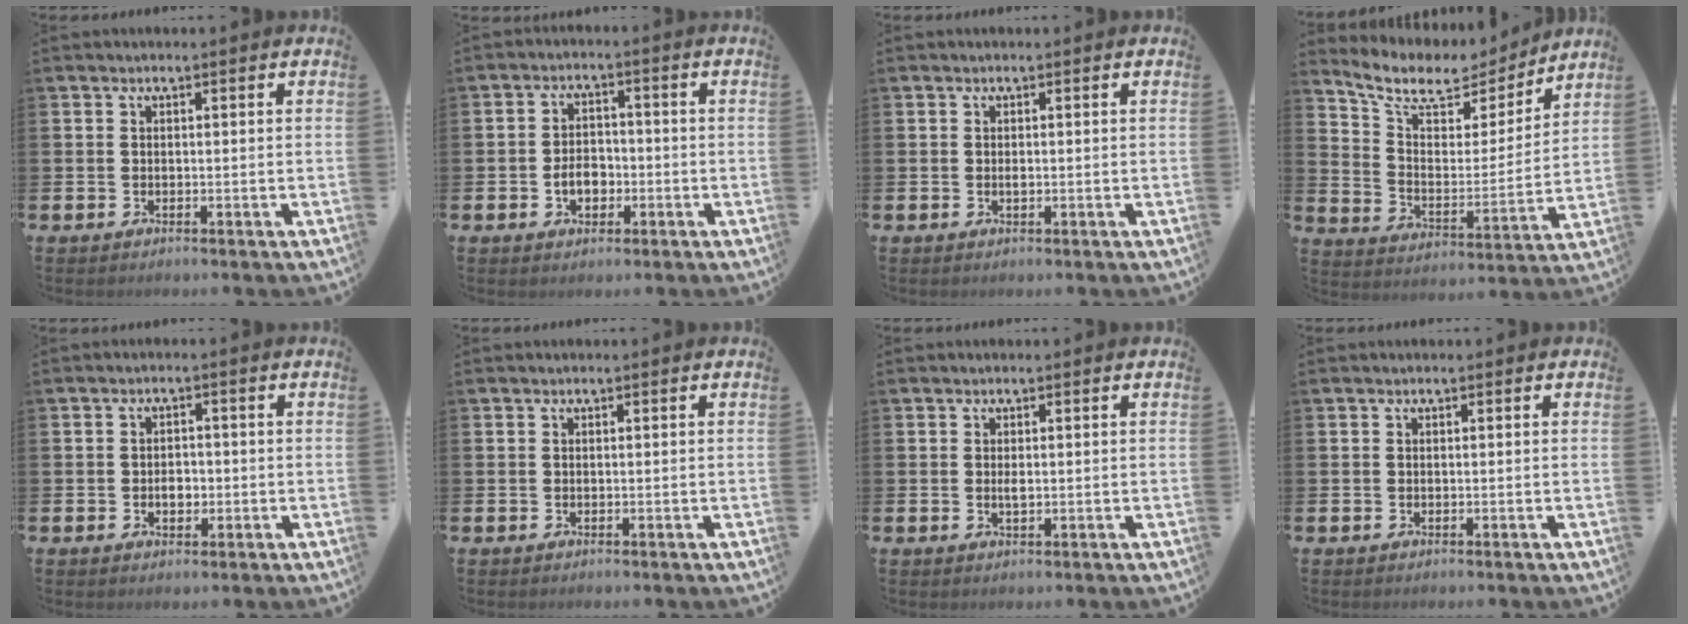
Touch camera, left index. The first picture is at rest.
{"total": 3.7, "force": [-1.2, 2.6, 2.4], "torque": [-0.027, -0.004, -0.028]}
{"total": 0.5, "force": [0.0, 0.2, 0.5], "torque": [-0.015, 0.000, 0.000]}
{"total": 8.7, "force": [7.5, 3.5, 2.9], "torque": [-0.094, -0.051, 0.128]}
{"total": 2.2, "force": [-0.5, 1.7, 1.4], "torque": [-0.007, -0.004, -0.015]}
{"total": 0.0}
{"total": 1.1, "force": [0.1, 0.4, 1.0], "torque": [-0.017, -0.001, 0.001]}
{"total": 0.0}